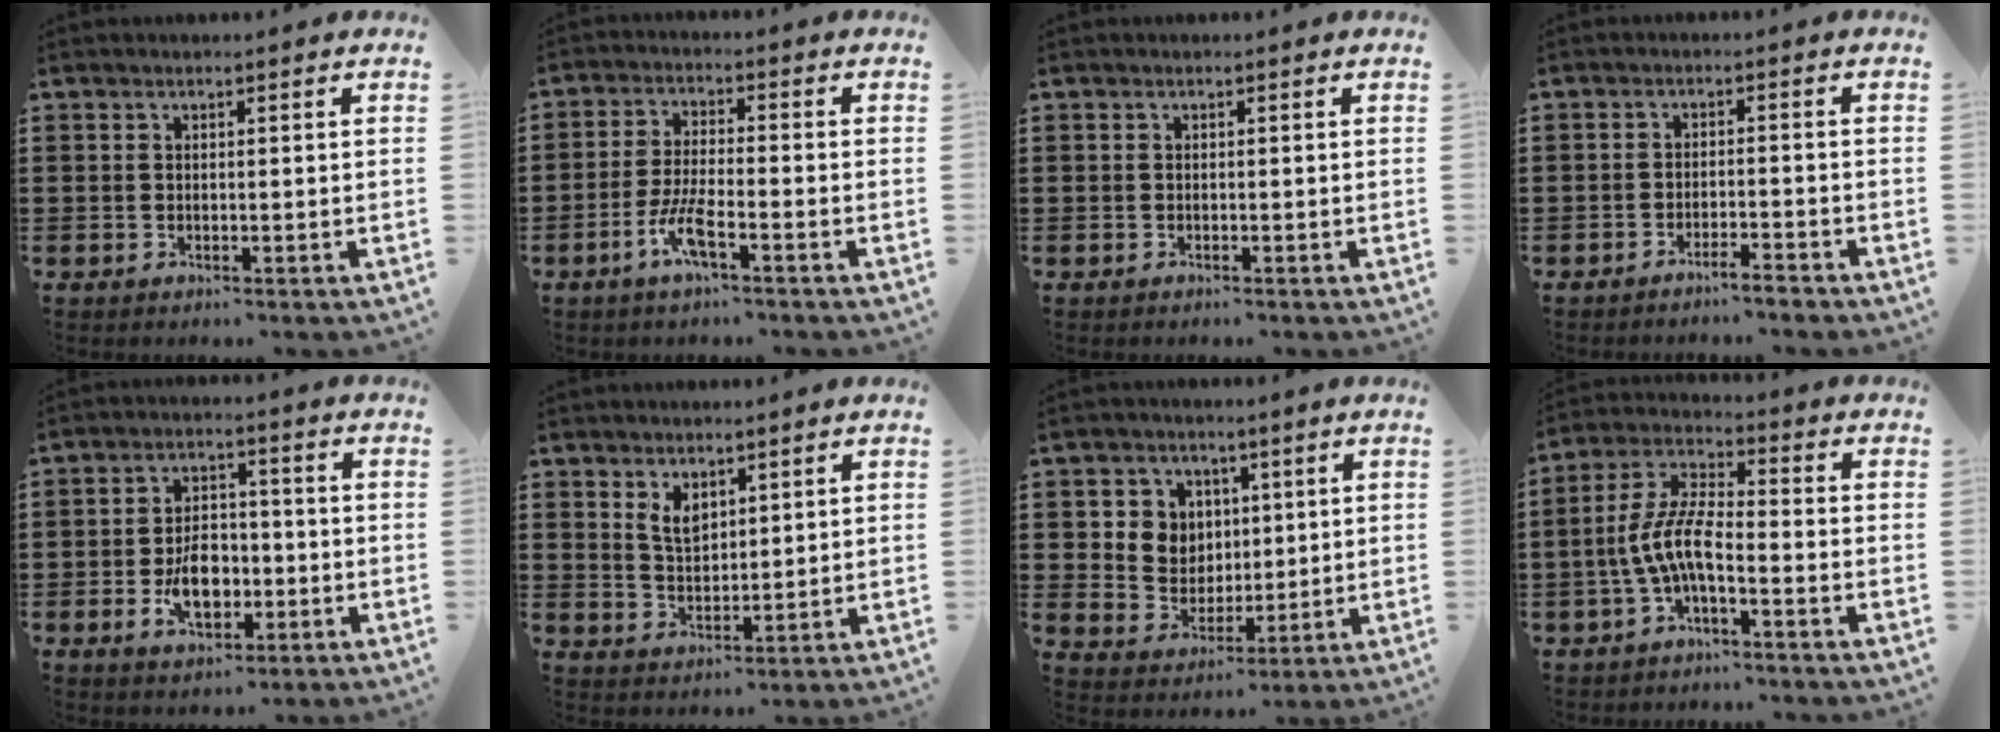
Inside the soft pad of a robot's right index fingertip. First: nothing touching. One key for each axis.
{"total": 5.7, "fx": -3.2, "fy": 1.0, "fz": 4.6, "tx": -0.109, "ty": -0.010, "tz": -0.064}
{"total": 0.0}
{"total": 2.6, "fx": -2.5, "fy": -0.2, "fz": 0.7, "tx": -0.015, "ty": -0.001, "tz": -0.052}
{"total": 7.0, "fx": -1.8, "fy": 4.3, "fz": 5.3, "tx": -0.089, "ty": 0.000, "tz": -0.035}
{"total": 3.9, "fx": 2.3, "fy": 2.3, "fz": 2.2, "tx": -0.051, "ty": 0.006, "tz": 0.043}
{"total": 5.8, "fx": 2.0, "fy": 5.4, "fz": 0.8, "tx": -0.039, "ty": 0.008, "tz": 0.035}
{"total": 7.6, "fx": -2.8, "fy": 2.2, "fz": 6.8, "tx": -0.157, "ty": -0.008, "tz": -0.058}